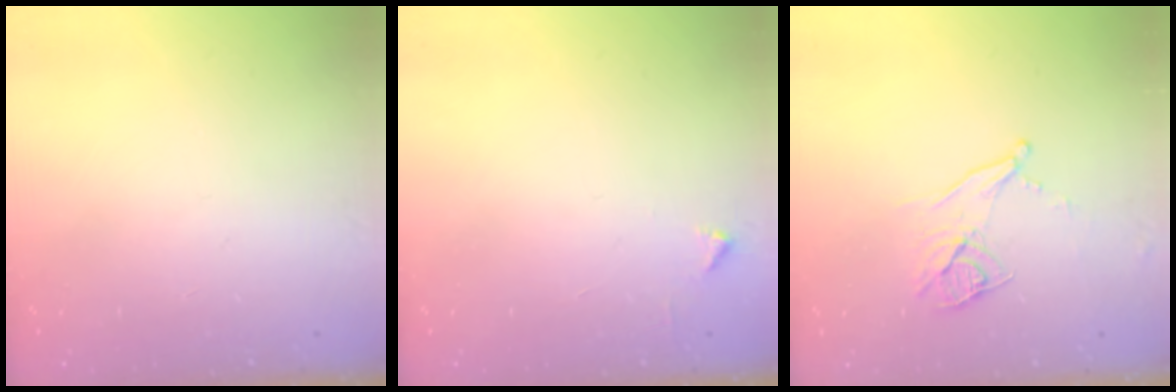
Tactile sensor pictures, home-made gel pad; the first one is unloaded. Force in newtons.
{"total": 2.1, "press": 2.1, "slide": 0.3}
{"total": 9.7, "press": 9.2, "slide": 3.0}